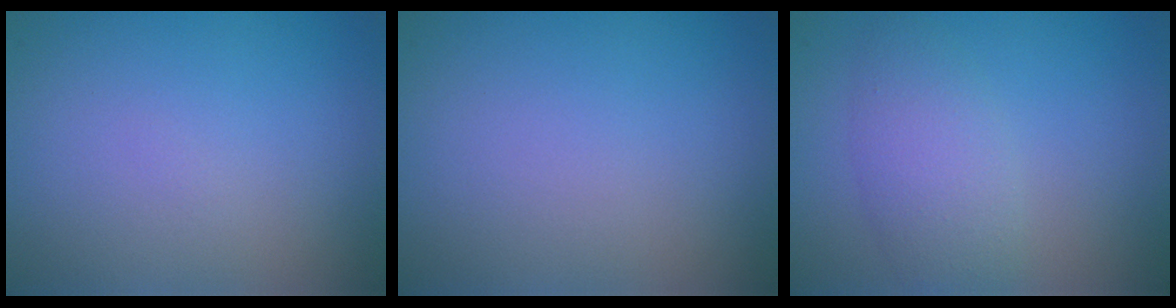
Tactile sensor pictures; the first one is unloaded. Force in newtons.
{"total": 0.0}
{"total": 3.2, "press": 3.2, "slide": 0.1}